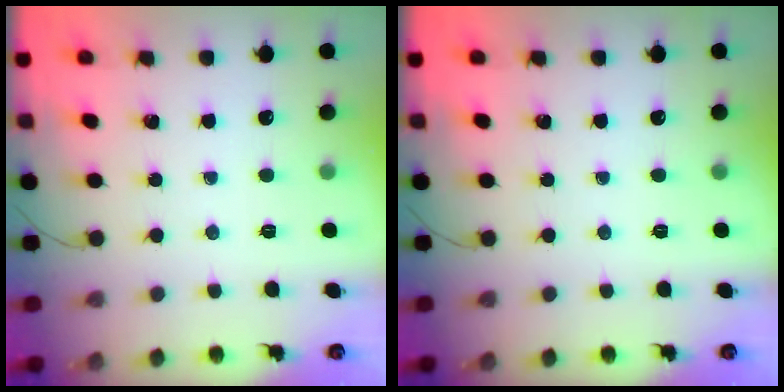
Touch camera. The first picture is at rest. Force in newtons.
{"total": 0.0}